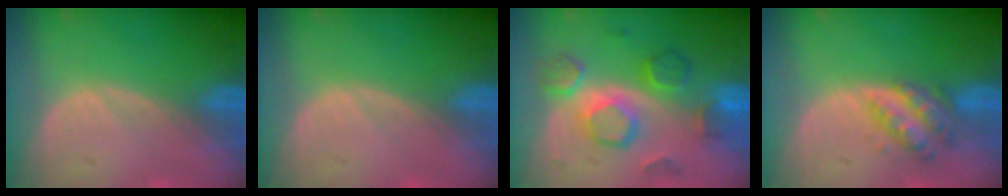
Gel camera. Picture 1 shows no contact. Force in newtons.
{"total": 0.0}
{"total": 8.4, "press": 8.3, "slide": 1.3}
{"total": 5.0, "press": 5.0, "slide": 0.1}